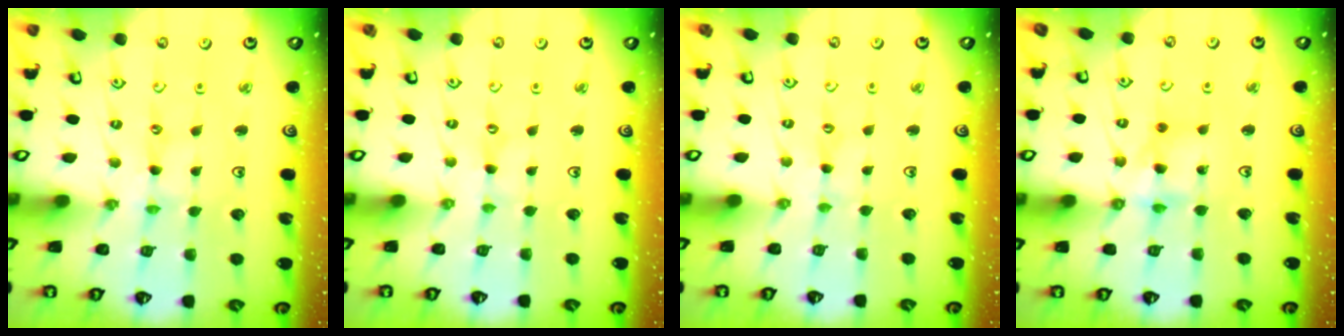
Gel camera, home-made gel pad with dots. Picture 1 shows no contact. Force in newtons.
{"total": 0.0}
{"total": 1.9, "press": 1.9, "slide": 0.4}
{"total": 9.6, "press": 9.5, "slide": 0.9}